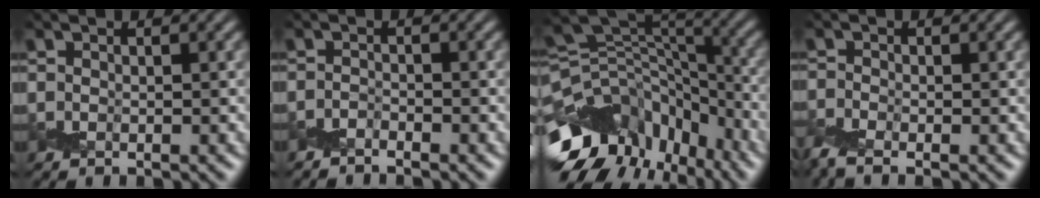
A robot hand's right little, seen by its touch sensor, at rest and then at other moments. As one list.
[{"total": 1.3, "force": [-1.2, -0.3, -0.2], "torque": [0.004, 0.000, -0.030]}, {"total": 10.9, "force": [-6.7, 7.0, 5.1], "torque": [-0.105, 0.031, -0.111]}, {"total": 3.0, "force": [-1.8, 1.4, 1.9], "torque": [-0.057, -0.003, -0.049]}]